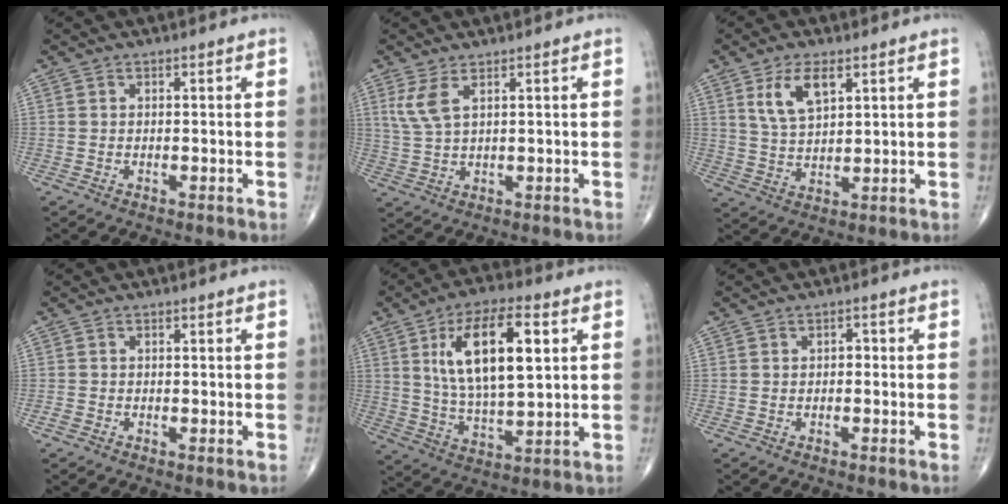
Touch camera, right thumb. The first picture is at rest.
{"total": 4.5, "force": [2.1, 1.4, 3.7], "torque": [-0.091, -0.006, 0.055]}
{"total": 7.6, "force": [3.6, 3.5, 5.7], "torque": [-0.099, -0.015, 0.074]}
{"total": 0.9, "force": [-0.4, 0.5, 0.7], "torque": [-0.014, -0.003, -0.012]}
{"total": 16.9, "force": [4.9, 6.9, 14.6], "torque": [-0.245, -0.010, 0.090]}
{"total": 1.2, "force": [-0.1, 0.9, 0.8], "torque": [-0.004, 0.004, -0.005]}